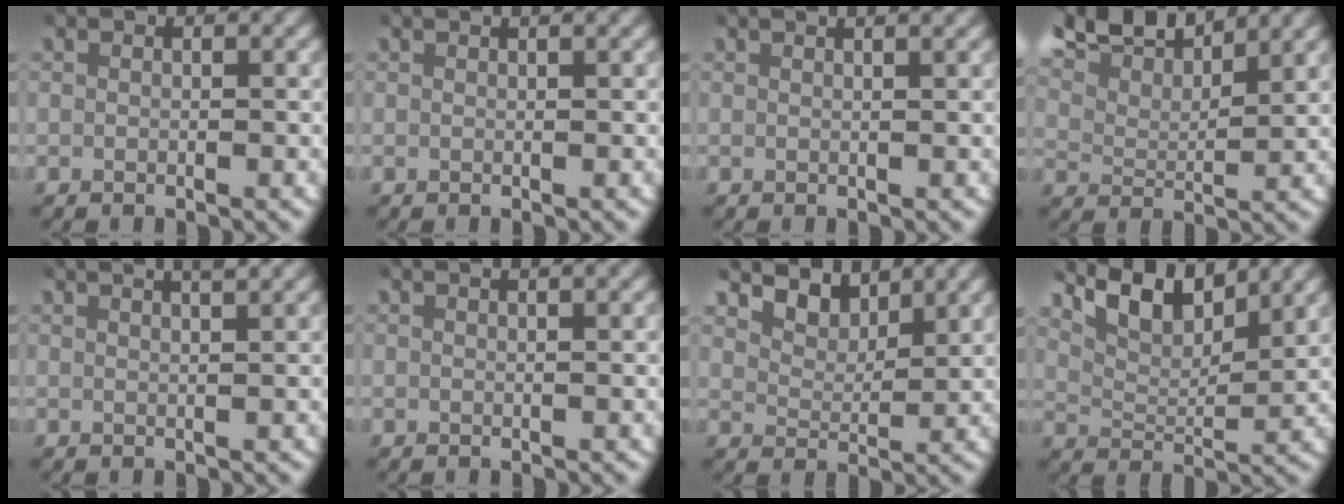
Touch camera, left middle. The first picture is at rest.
{"total": 1.4, "force": [1.0, 0.0, 1.0], "torque": [-0.006, 0.009, 0.011]}
{"total": 2.5, "force": [1.7, 0.4, 1.7], "torque": [-0.017, 0.010, 0.022]}
{"total": 7.9, "force": [6.6, 2.5, 3.5], "torque": [-0.080, 0.020, 0.101]}
{"total": 5.0, "force": [3.5, 1.7, 3.1], "torque": [-0.041, 0.015, 0.048]}
{"total": 2.1, "force": [1.5, 0.3, 1.5], "torque": [-0.014, 0.011, 0.019]}
{"total": 5.0, "force": [3.8, 2.5, 2.1], "torque": [-0.047, 0.000, 0.062]}
{"total": 6.2, "force": [4.5, 2.4, 3.5], "torque": [-0.068, 0.000, 0.077]}